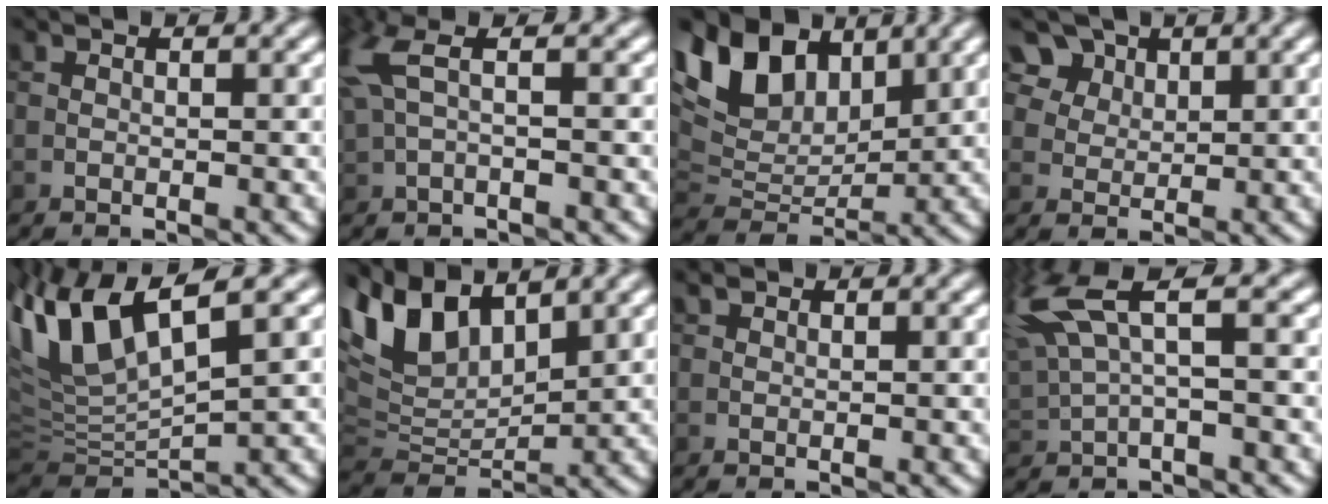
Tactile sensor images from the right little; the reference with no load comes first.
{"total": 3.4, "force": [1.2, 0.8, 3.1], "torque": [-0.082, 0.010, 0.020]}
{"total": 9.7, "force": [5.3, 5.5, 6.1], "torque": [-0.136, 0.010, 0.088]}
{"total": 9.1, "force": [5.5, 6.2, 3.7], "torque": [-0.090, 0.010, 0.095]}
{"total": 10.5, "force": [5.1, 3.1, 8.7], "torque": [-0.196, 0.019, 0.099]}
{"total": 8.7, "force": [5.1, 4.6, 5.2], "torque": [-0.127, 0.010, 0.094]}
{"total": 1.0, "force": [0.8, 0.4, 0.3], "torque": [-0.007, 0.004, 0.015]}
{"total": 6.7, "force": [3.2, 1.6, 5.6], "torque": [-0.140, 0.019, 0.062]}